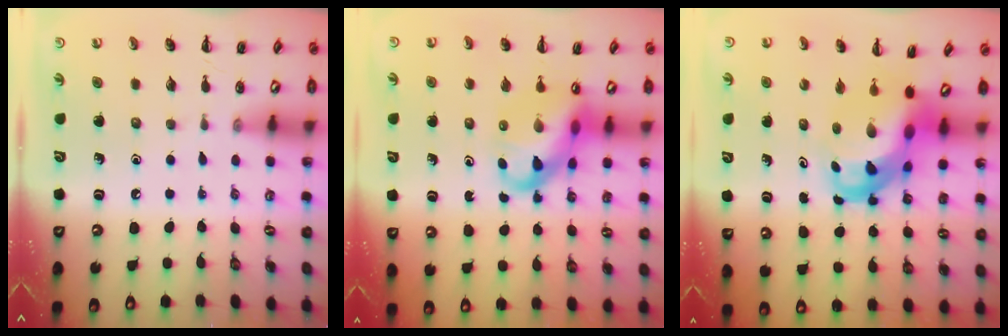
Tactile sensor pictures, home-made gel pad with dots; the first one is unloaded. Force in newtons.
{"total": 12.1, "press": 11.7, "slide": 3.3}
{"total": 8.1, "press": 7.7, "slide": 2.3}